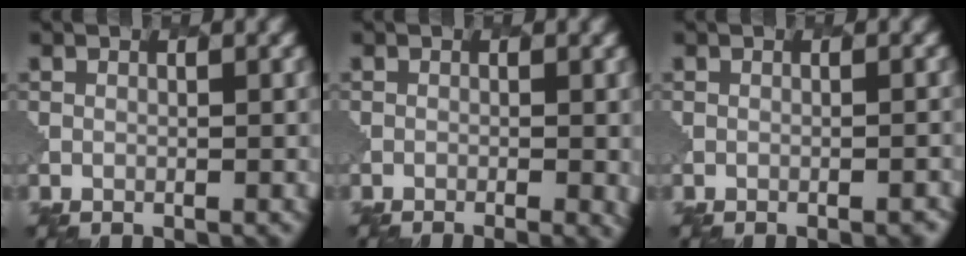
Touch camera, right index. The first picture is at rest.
{"total": 3.4, "force": [-1.0, 1.5, 2.9], "torque": [-0.018, 0.004, -0.005]}
{"total": 1.7, "force": [-0.9, 0.7, 1.2], "torque": [0.006, 0.014, -0.009]}